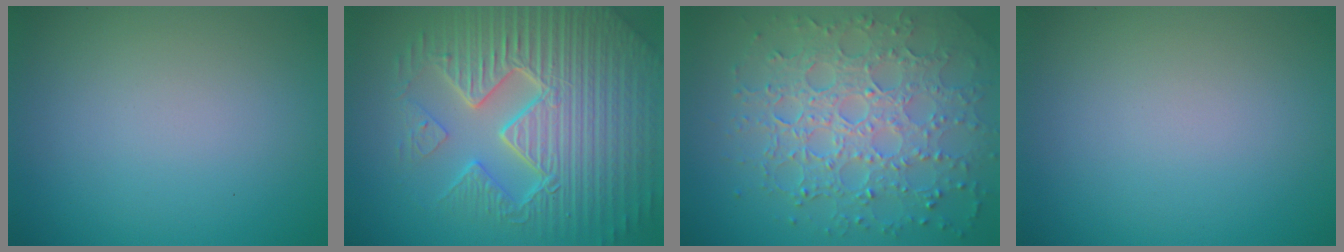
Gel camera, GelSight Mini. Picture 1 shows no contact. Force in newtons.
{"total": 10.7, "press": 7.0, "slide": 8.1}
{"total": 7.6, "press": 5.6, "slide": 5.2}
{"total": 0.0}